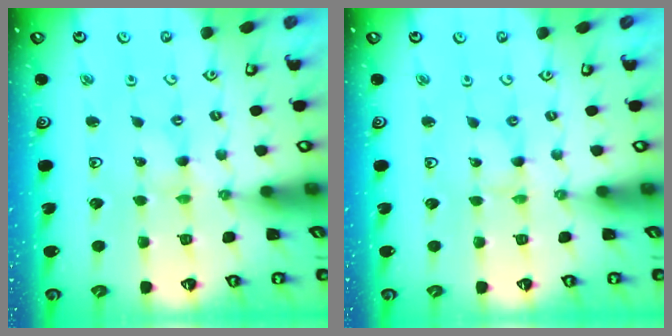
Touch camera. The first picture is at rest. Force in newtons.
{"total": 0.0}